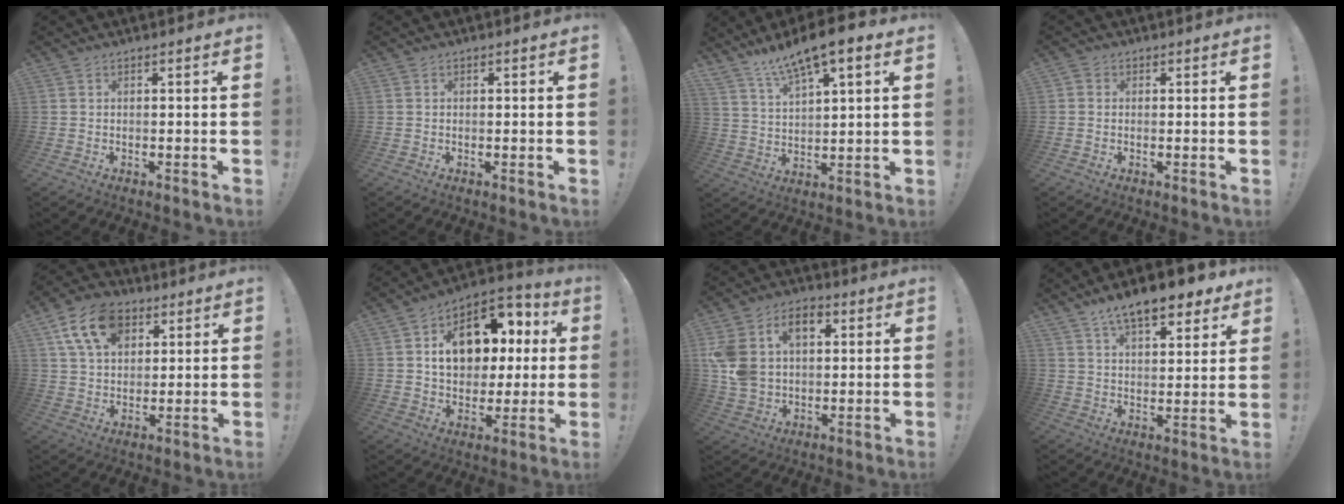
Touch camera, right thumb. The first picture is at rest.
{"total": 0.0}
{"total": 10.9, "force": [8.6, 2.8, 6.1], "torque": [-0.118, -0.049, 0.154]}
{"total": 1.1, "force": [-0.1, 1.0, 0.5], "torque": [-0.015, 0.006, -0.002]}
{"total": 14.7, "force": [6.6, 10.2, 8.3], "torque": [-0.134, -0.017, 0.129]}
{"total": 16.7, "force": [4.3, 12.1, 10.7], "torque": [-0.152, -0.010, 0.088]}
{"total": 15.3, "force": [4.6, 11.3, 9.3], "torque": [-0.185, -0.010, 0.087]}
{"total": 12.6, "force": [8.9, 4.5, 7.6], "torque": [-0.121, -0.053, 0.153]}